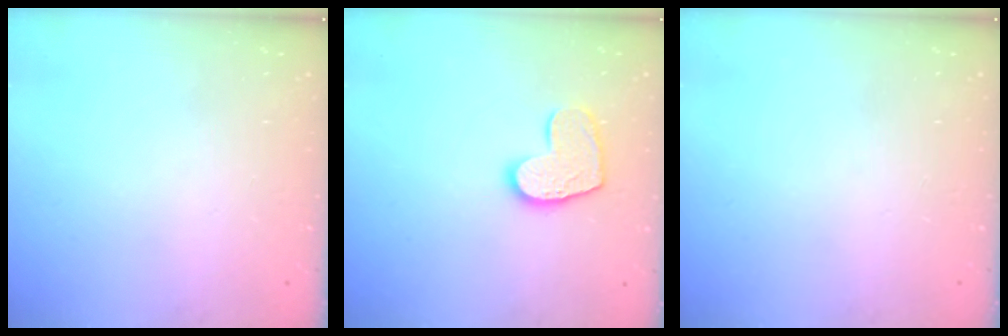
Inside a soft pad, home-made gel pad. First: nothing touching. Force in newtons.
{"total": 10.6, "press": 10.6, "slide": 0.8}
{"total": 0.0}